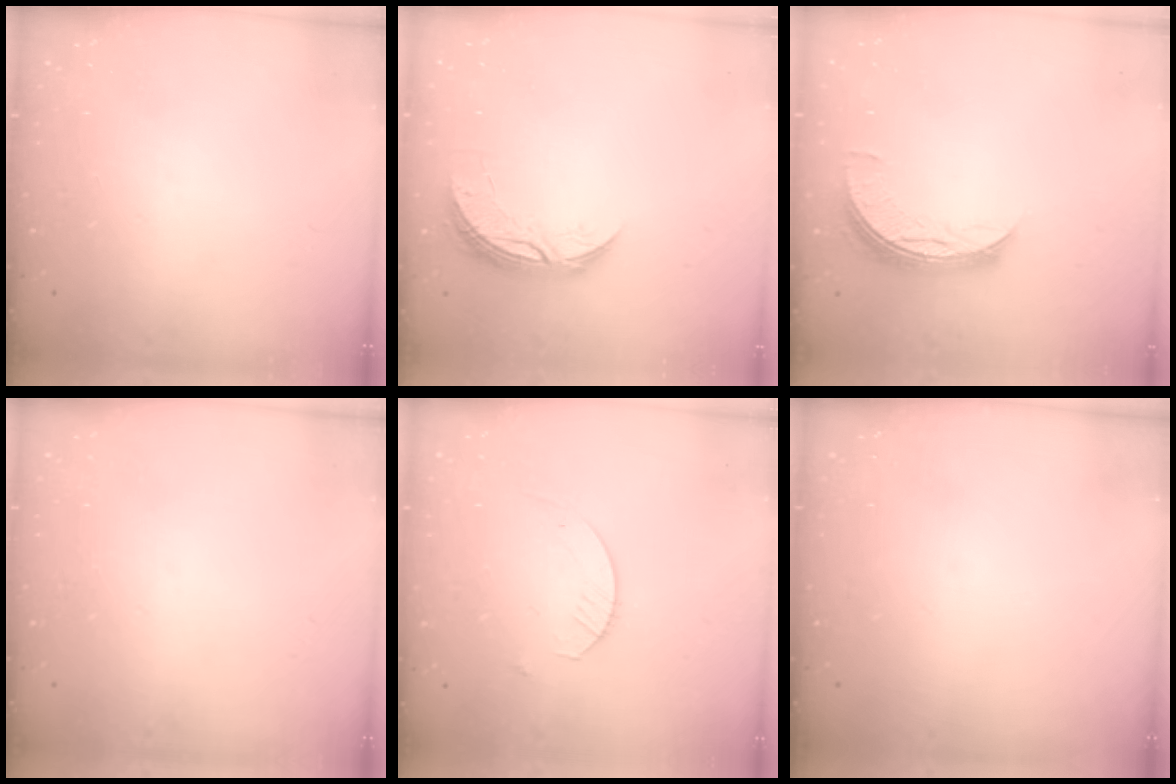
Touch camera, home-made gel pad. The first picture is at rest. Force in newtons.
{"total": 8.4, "press": 8.4, "slide": 0.6}
{"total": 7.9, "press": 7.9, "slide": 0.4}
{"total": 0.0}
{"total": 4.5, "press": 4.5, "slide": 0.5}
{"total": 0.0}